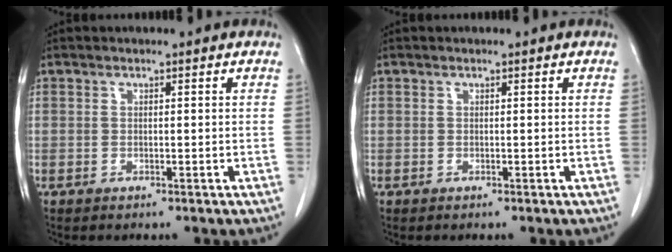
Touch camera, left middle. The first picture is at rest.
{"total": 0.0}